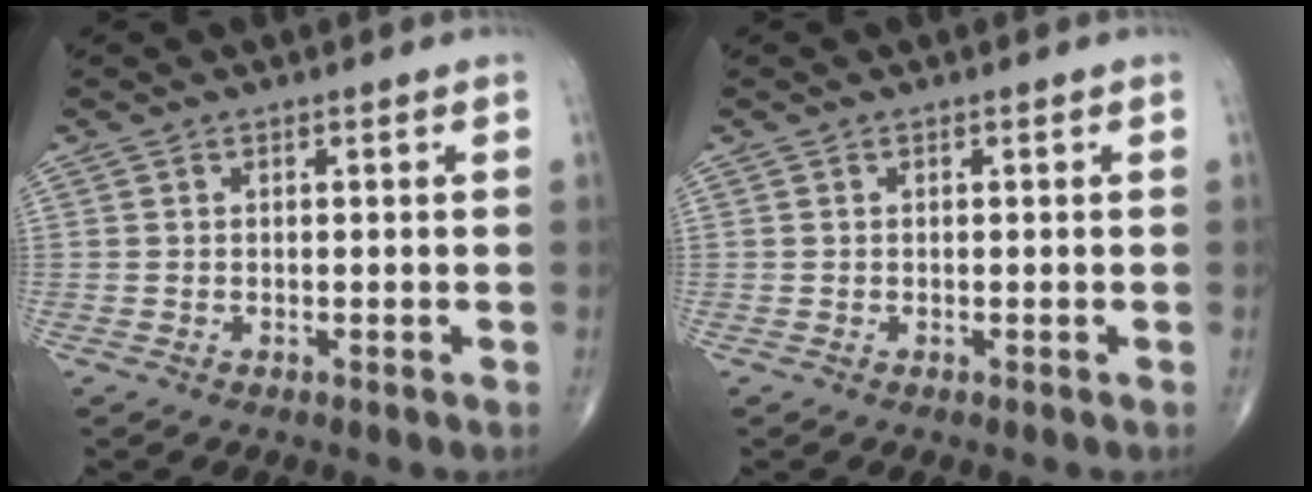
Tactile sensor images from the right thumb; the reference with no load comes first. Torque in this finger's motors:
{"motor_torque": [0.04, 0.00, -0.01, 0.00, 0.01]}